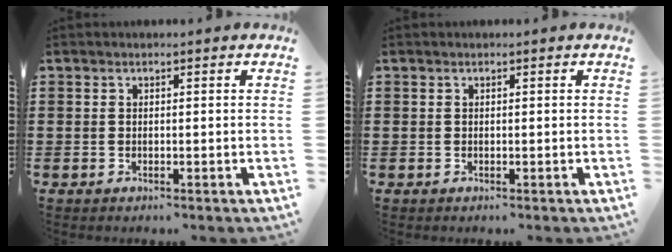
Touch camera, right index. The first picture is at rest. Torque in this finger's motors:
{"motor_torque": [0.16, 0.20, 0.00, 0.00]}